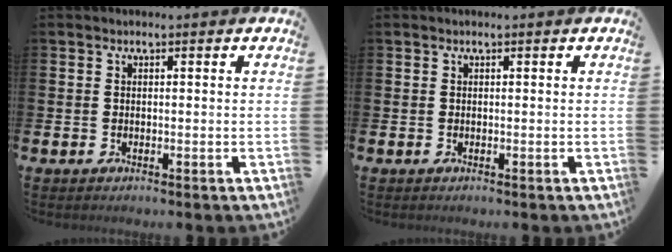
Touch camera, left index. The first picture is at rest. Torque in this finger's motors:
{"motor_torque": [0.00, 0.02, 0.00, 0.00]}